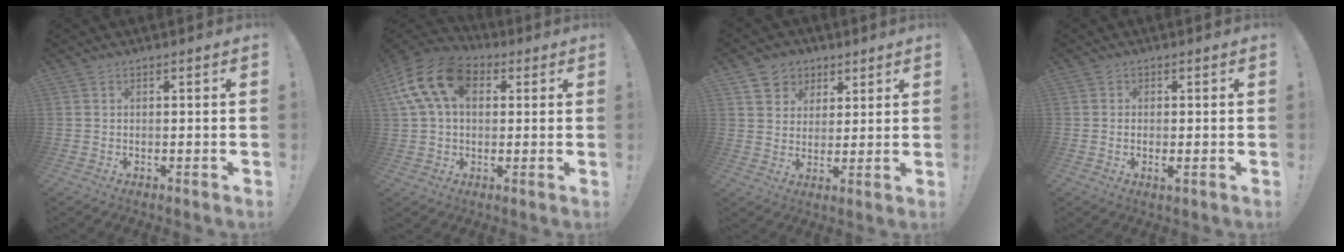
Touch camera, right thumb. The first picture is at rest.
{"total": 17.2, "force": [5.4, 11.4, 11.6], "torque": [-0.216, -0.002, 0.099]}
{"total": 7.7, "force": [3.9, 6.5, 1.4], "torque": [-0.015, -0.024, 0.078]}
{"total": 1.6, "force": [-0.2, 0.5, 1.5], "torque": [-0.027, 0.002, -0.004]}